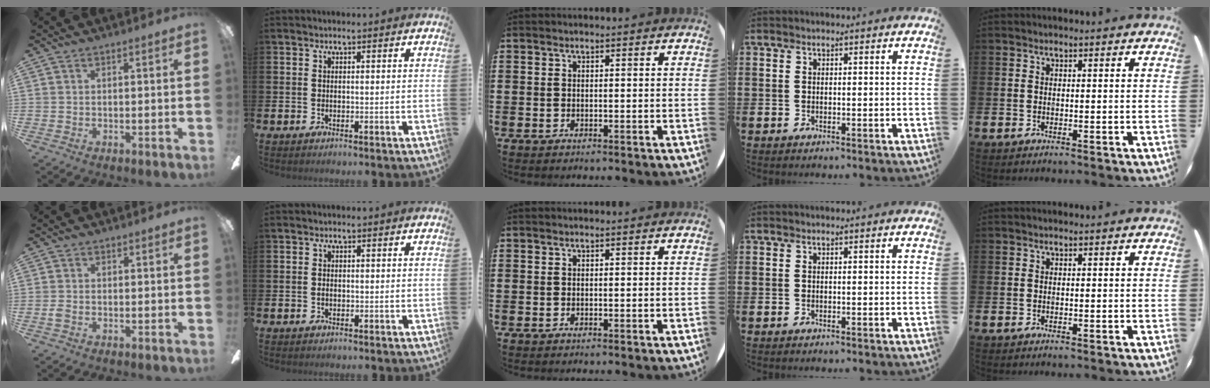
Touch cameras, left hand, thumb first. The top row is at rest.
{"thumb": {"total": 1.3, "force": [-0.4, 0.9, 0.8], "torque": [-0.014, 0.002, -0.007]}, "index": {"total": 0.7, "force": [-0.3, 0.5, 0.3], "torque": [0.003, -0.002, -0.008]}}